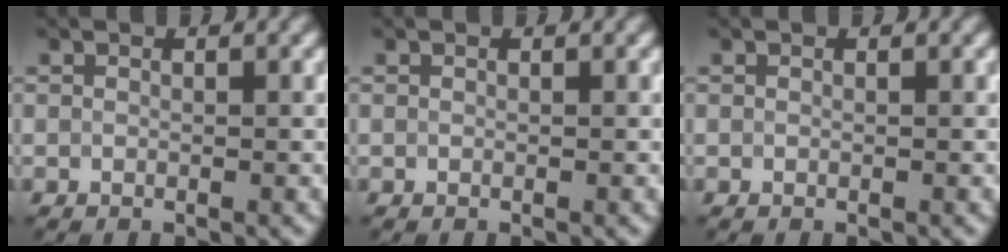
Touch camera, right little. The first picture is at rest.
{"total": 0.0}
{"total": 0.0}